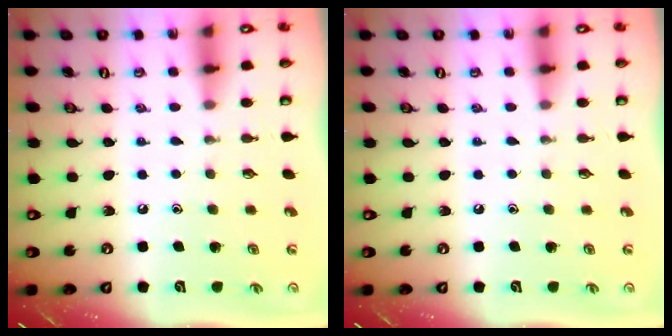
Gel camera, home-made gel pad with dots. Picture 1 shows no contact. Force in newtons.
{"total": 0.0}